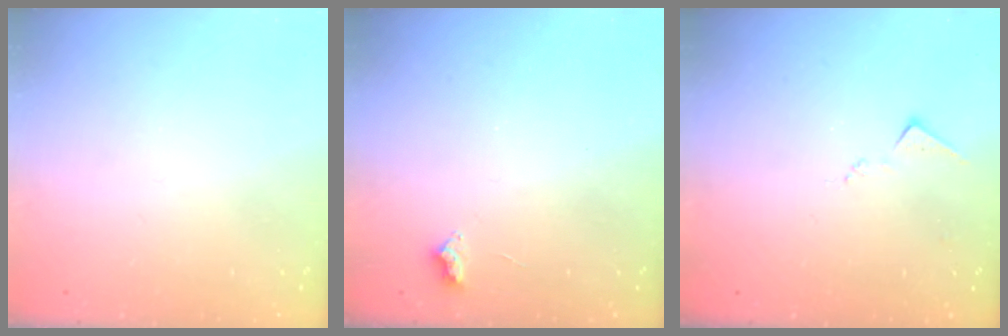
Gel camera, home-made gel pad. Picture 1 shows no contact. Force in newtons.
{"total": 2.4, "press": 2.4, "slide": 0.4}
{"total": 7.4, "press": 7.4, "slide": 0.1}